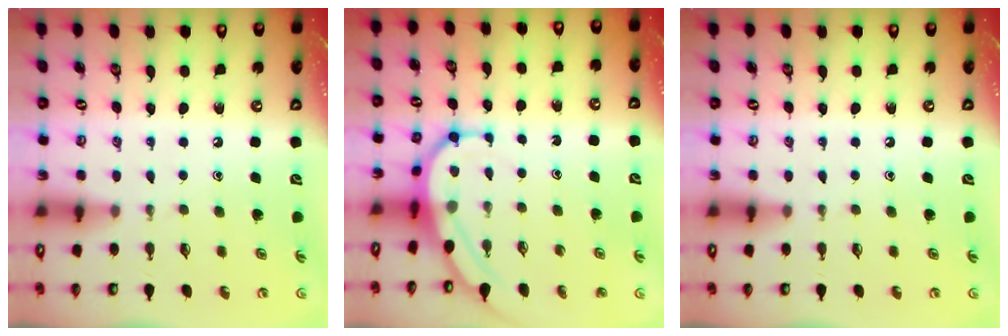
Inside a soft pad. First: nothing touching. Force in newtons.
{"total": 7.9, "press": 7.9, "slide": 0.8}
{"total": 0.0}